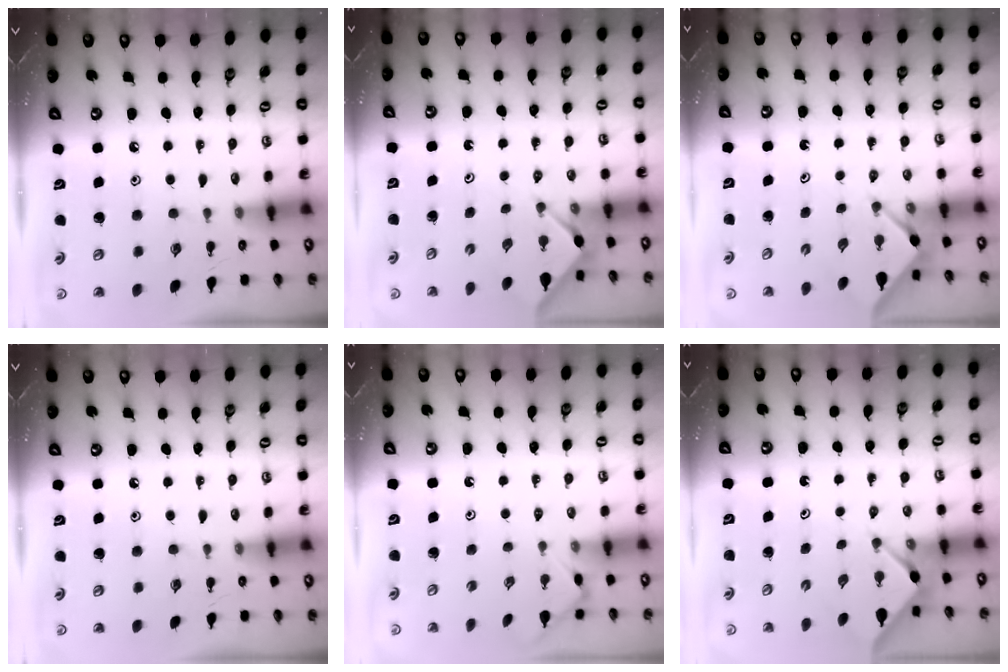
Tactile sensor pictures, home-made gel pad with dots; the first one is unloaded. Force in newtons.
{"total": 3.0, "press": 3.0, "slide": 0.4}
{"total": 3.0, "press": 3.0, "slide": 0.4}
{"total": 0.0}
{"total": 2.9, "press": 2.8, "slide": 0.5}
{"total": 2.9, "press": 2.9, "slide": 0.3}